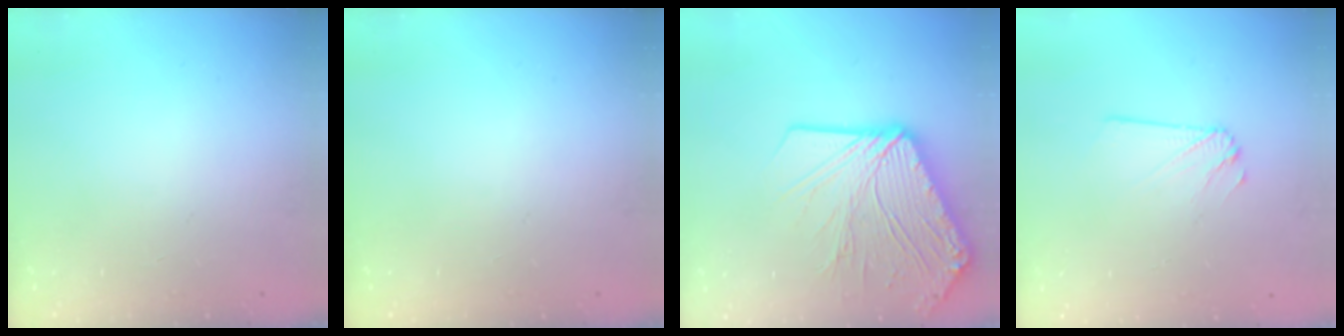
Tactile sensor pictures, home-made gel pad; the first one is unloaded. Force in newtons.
{"total": 0.0}
{"total": 21.3, "press": 21.2, "slide": 2.4}
{"total": 2.2, "press": 2.2, "slide": 0.1}